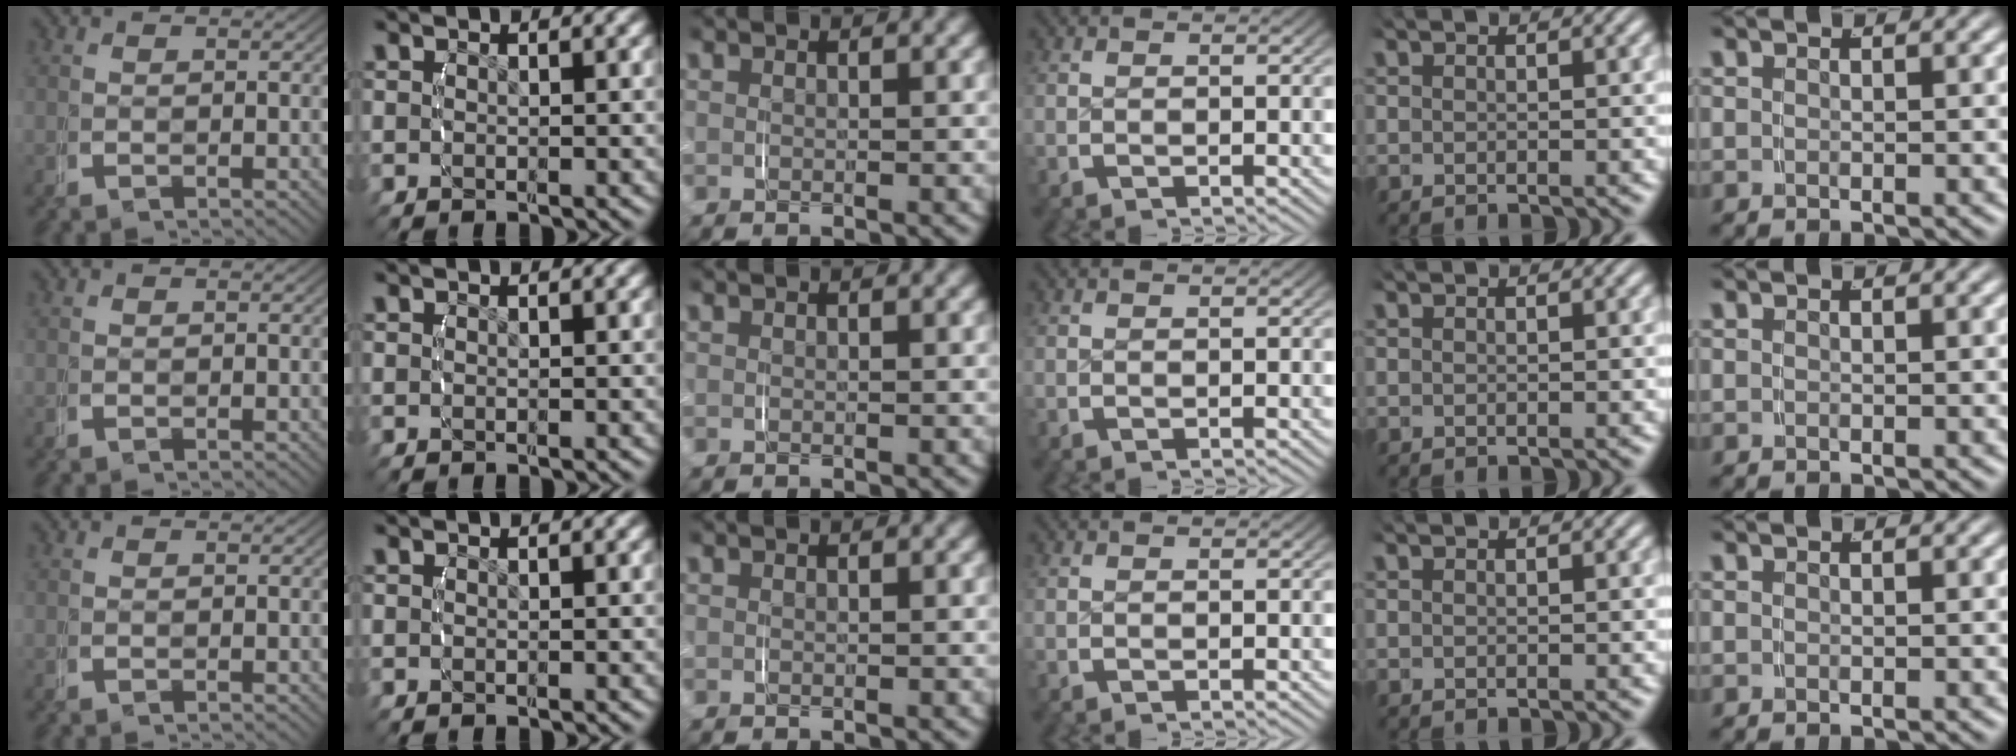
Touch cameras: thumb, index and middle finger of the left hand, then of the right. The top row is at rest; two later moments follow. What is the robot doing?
{"motion": "grasp_and_lifting", "object": "router"}